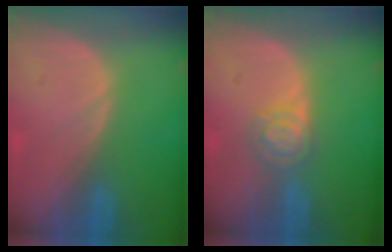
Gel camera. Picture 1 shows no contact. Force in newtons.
{"total": 3.8, "press": 3.8, "slide": 0.2}